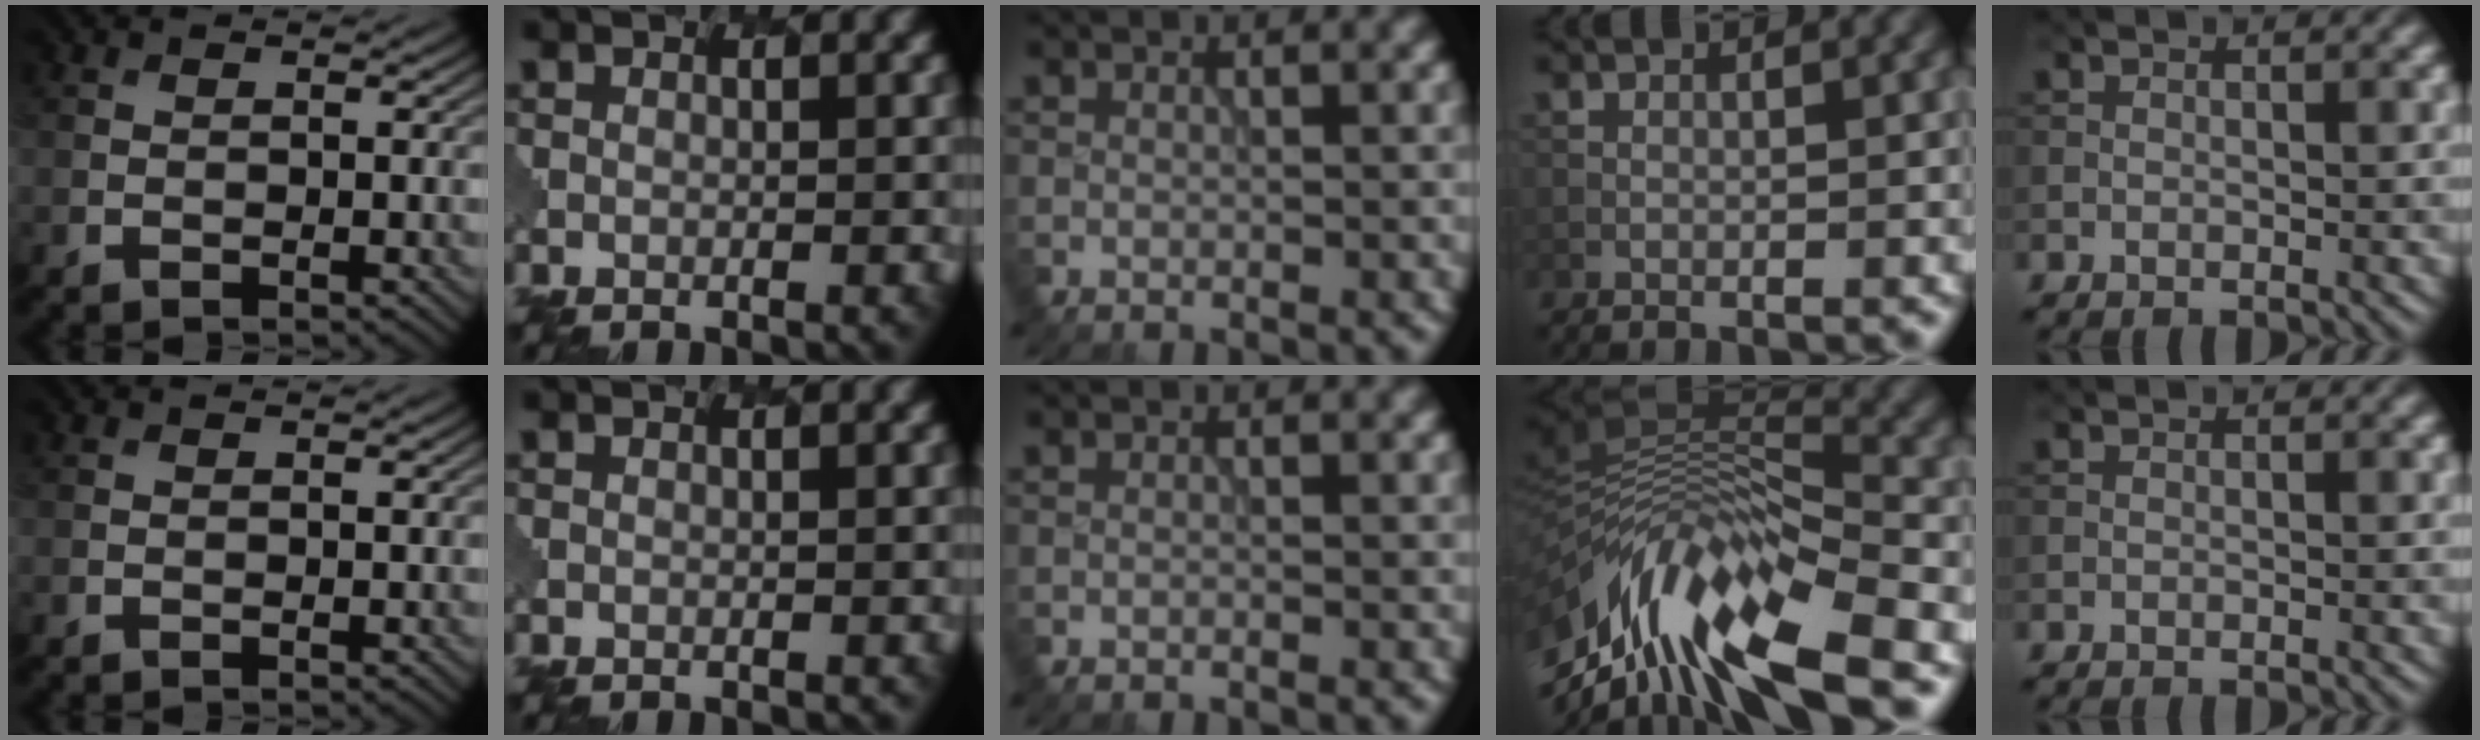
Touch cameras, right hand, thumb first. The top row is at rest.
{"ring": {"total": 13.4, "force": [-6.1, 5.0, 10.8], "torque": [-0.210, 0.015, -0.107]}}